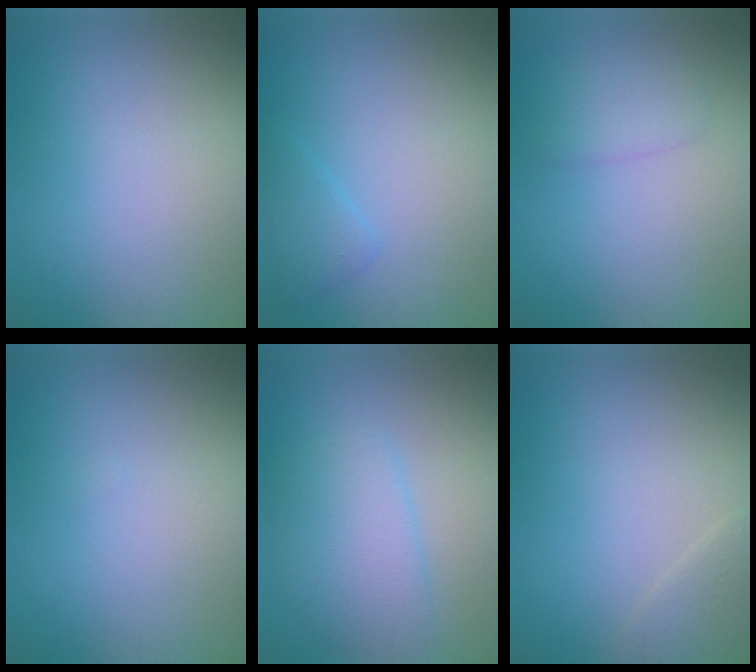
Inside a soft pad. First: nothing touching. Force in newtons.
{"total": 1.7, "press": 1.7, "slide": 0.0}
{"total": 1.9, "press": 1.9, "slide": 0.1}
{"total": 0.0}
{"total": 3.9, "press": 3.9, "slide": 0.1}
{"total": 1.6, "press": 1.6, "slide": 0.1}